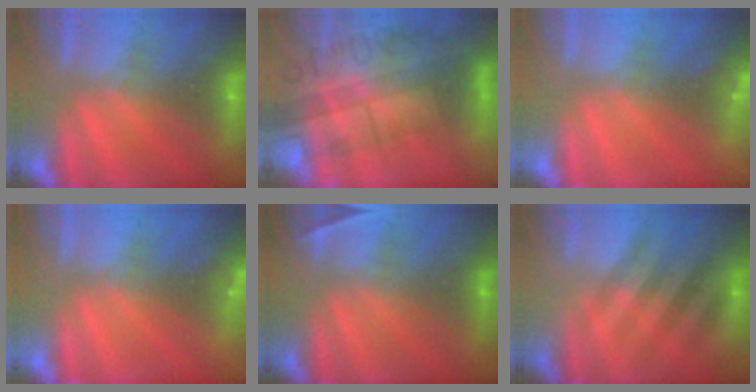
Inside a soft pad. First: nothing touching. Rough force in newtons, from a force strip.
{"total": 10.9}
{"total": 3.6}
{"total": 3.6}
{"total": 2.2}
{"total": 2.3}